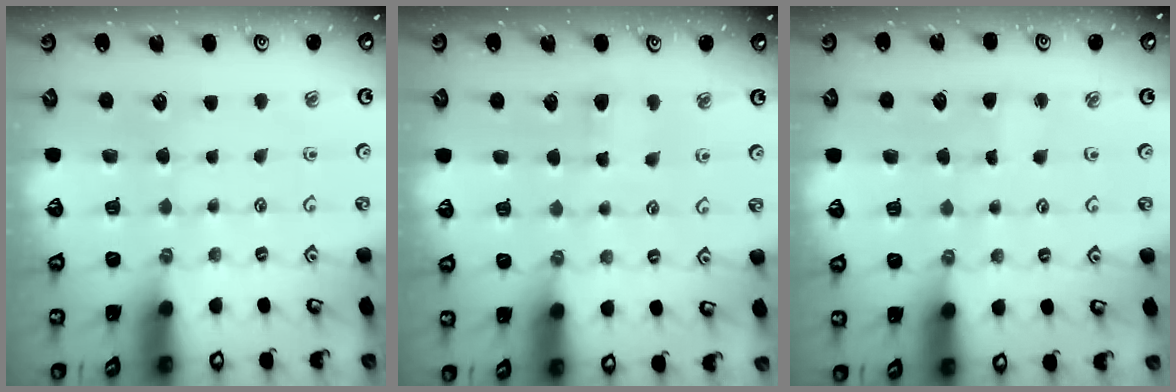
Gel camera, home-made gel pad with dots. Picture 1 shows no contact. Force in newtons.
{"total": 4.7, "press": 4.6, "slide": 0.6}
{"total": 1.9, "press": 1.9, "slide": 0.2}